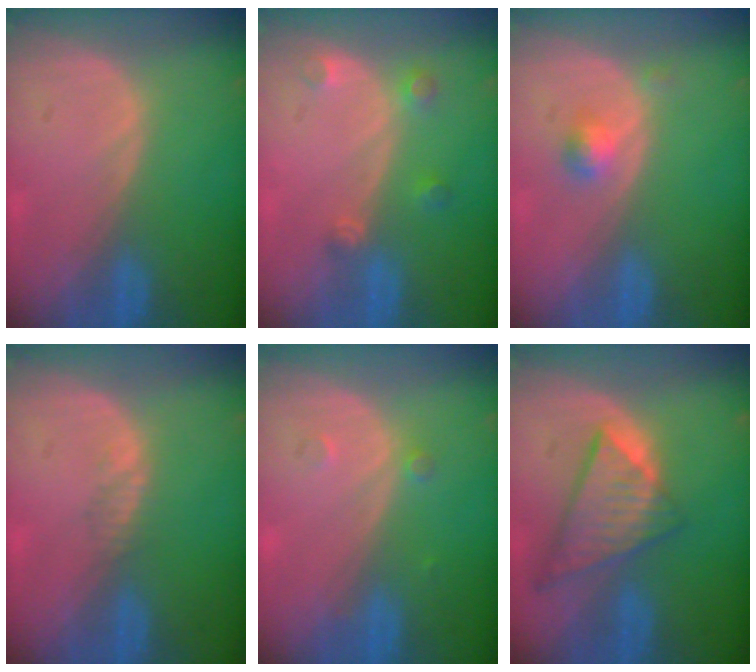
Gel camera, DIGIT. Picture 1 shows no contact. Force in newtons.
{"total": 2.6, "press": 2.6, "slide": 0.2}
{"total": 2.2, "press": 2.0, "slide": 1.0}
{"total": 1.1, "press": 0.9, "slide": 0.7}
{"total": 1.3, "press": 1.3, "slide": 0.1}
{"total": 8.7, "press": 7.5, "slide": 4.3}